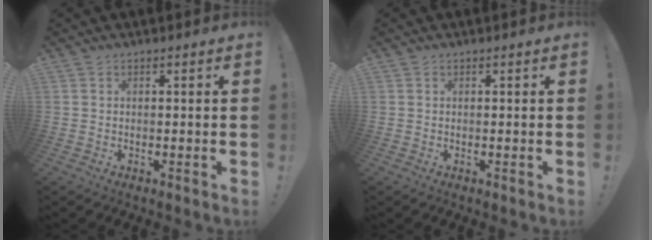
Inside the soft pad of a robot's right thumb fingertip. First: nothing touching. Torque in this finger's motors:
{"motor_torque": [-0.03, -0.01, -0.10, 0.10, 0.01]}